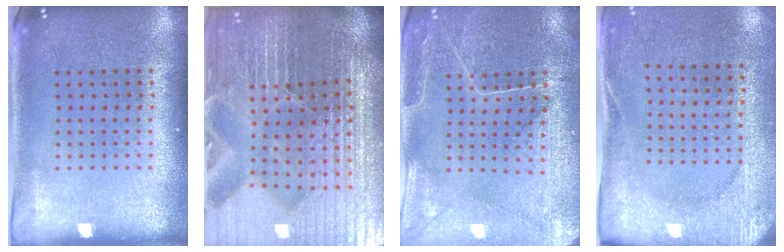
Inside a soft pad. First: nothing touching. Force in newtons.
{"total": 6.7, "press": 5.9, "slide": 3.2}
{"total": 0.7, "press": 0.5, "slide": 0.4}
{"total": 2.6, "press": 2.4, "slide": 1.0}